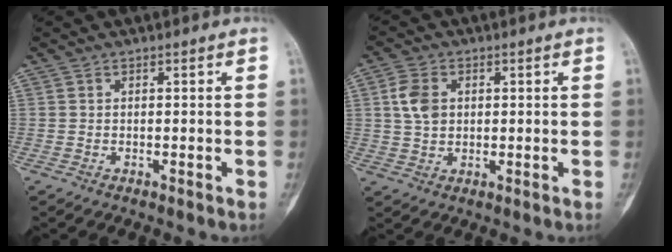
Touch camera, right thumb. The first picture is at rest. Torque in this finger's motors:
{"motor_torque": [0.00, 0.87, 0.70, 0.13, 0.01]}